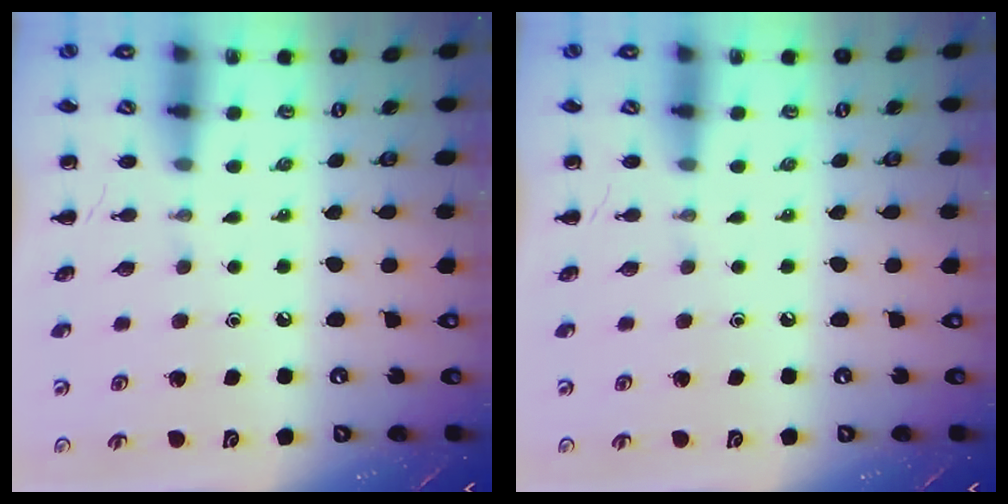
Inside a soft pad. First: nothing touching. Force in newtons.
{"total": 0.0}